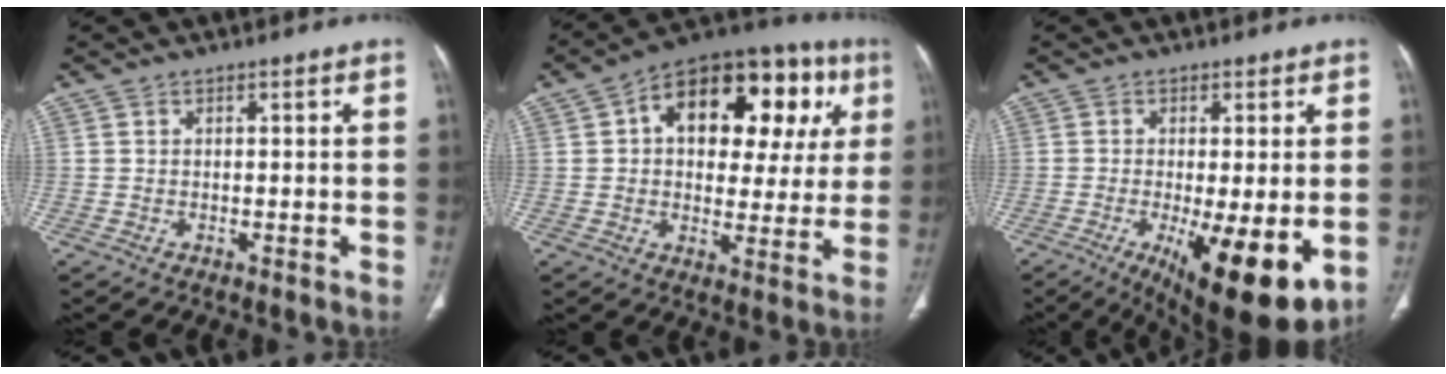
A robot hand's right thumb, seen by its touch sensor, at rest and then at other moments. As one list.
[{"total": 22.3, "force": [6.5, 13.2, 16.7], "torque": [-0.179, 0.029, 0.088]}, {"total": 14.4, "force": [-4.1, 4.2, 13.2], "torque": [-0.176, -0.025, -0.047]}]